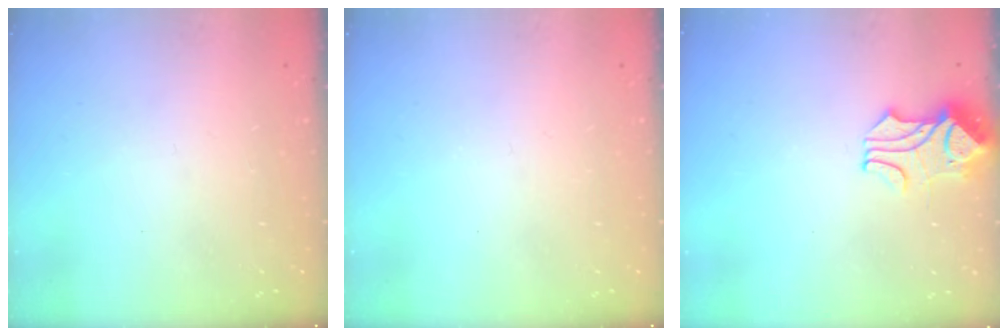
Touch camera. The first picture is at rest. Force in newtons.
{"total": 0.0}
{"total": 1.8, "press": 1.4, "slide": 1.2}